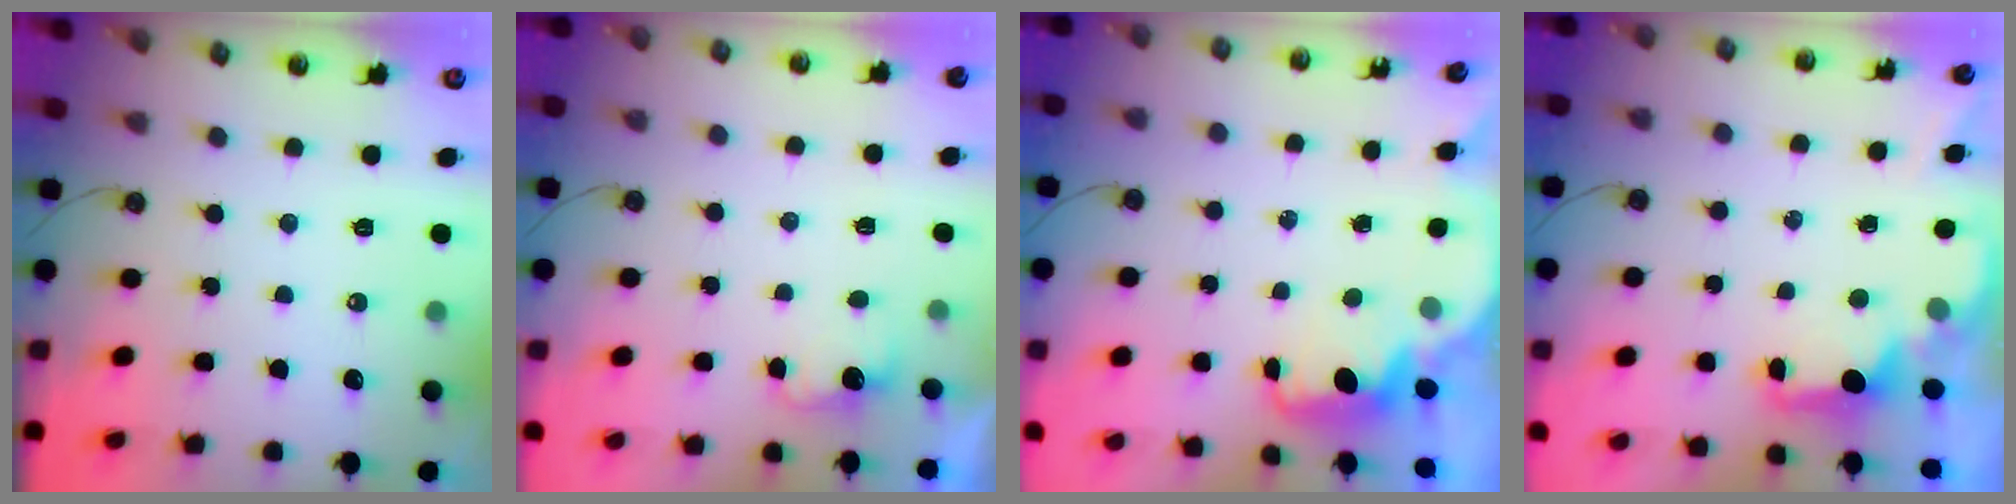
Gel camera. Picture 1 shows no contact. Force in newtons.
{"total": 2.4, "press": 2.3, "slide": 0.8}
{"total": 2.4, "press": 2.3, "slide": 0.6}
{"total": 1.9, "press": 1.7, "slide": 0.7}